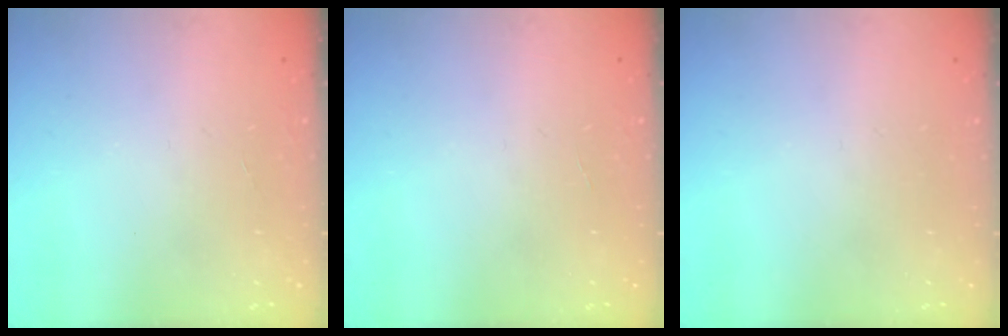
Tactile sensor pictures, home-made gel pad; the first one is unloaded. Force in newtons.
{"total": 0.0}
{"total": 0.0}